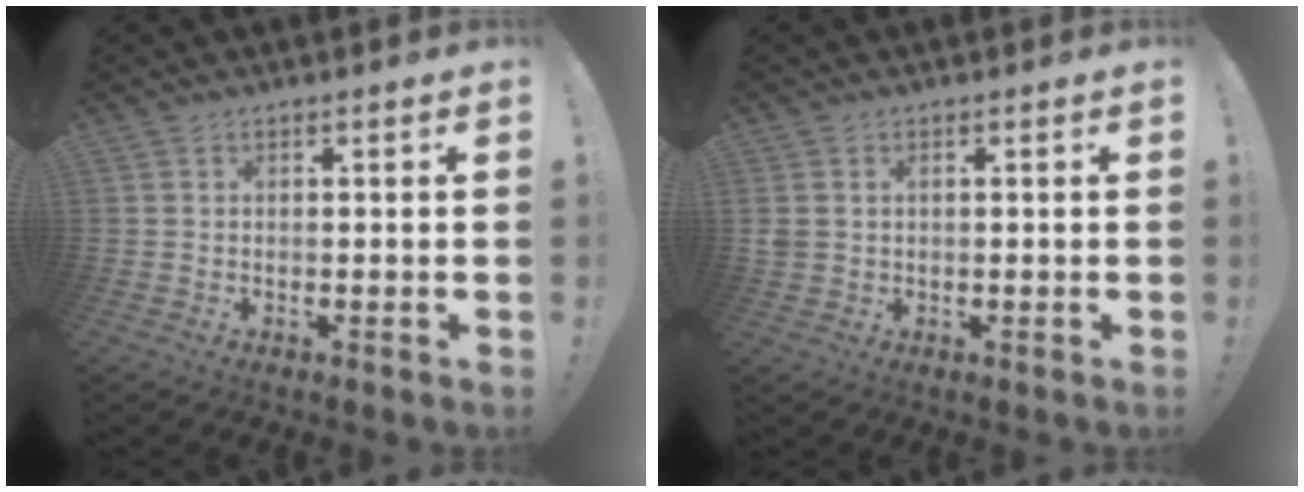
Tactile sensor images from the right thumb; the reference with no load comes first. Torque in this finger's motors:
{"motor_torque": [0.07, -0.06, -0.26, 0.27, 0.09]}